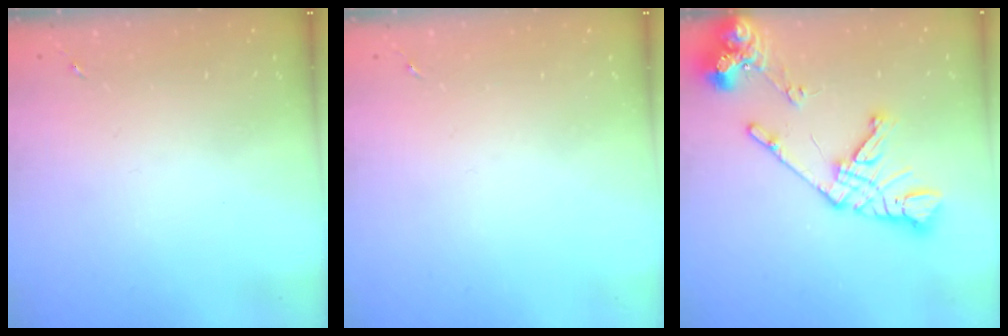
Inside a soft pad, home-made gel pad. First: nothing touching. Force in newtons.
{"total": 0.0}
{"total": 17.0, "press": 16.9, "slide": 2.2}